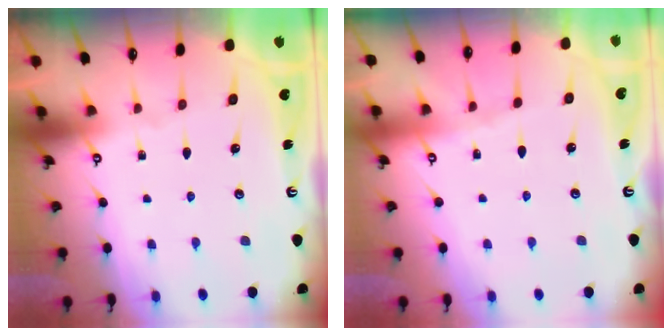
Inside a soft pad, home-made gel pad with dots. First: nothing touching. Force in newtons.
{"total": 2.2, "press": 2.1, "slide": 0.5}